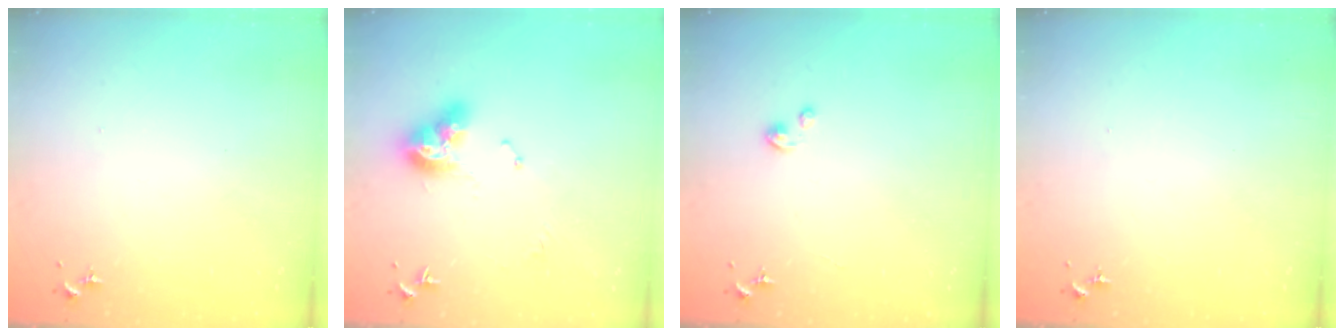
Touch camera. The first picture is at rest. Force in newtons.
{"total": 11.9, "press": 11.9, "slide": 1.3}
{"total": 1.5, "press": 1.5, "slide": 0.2}
{"total": 0.0}